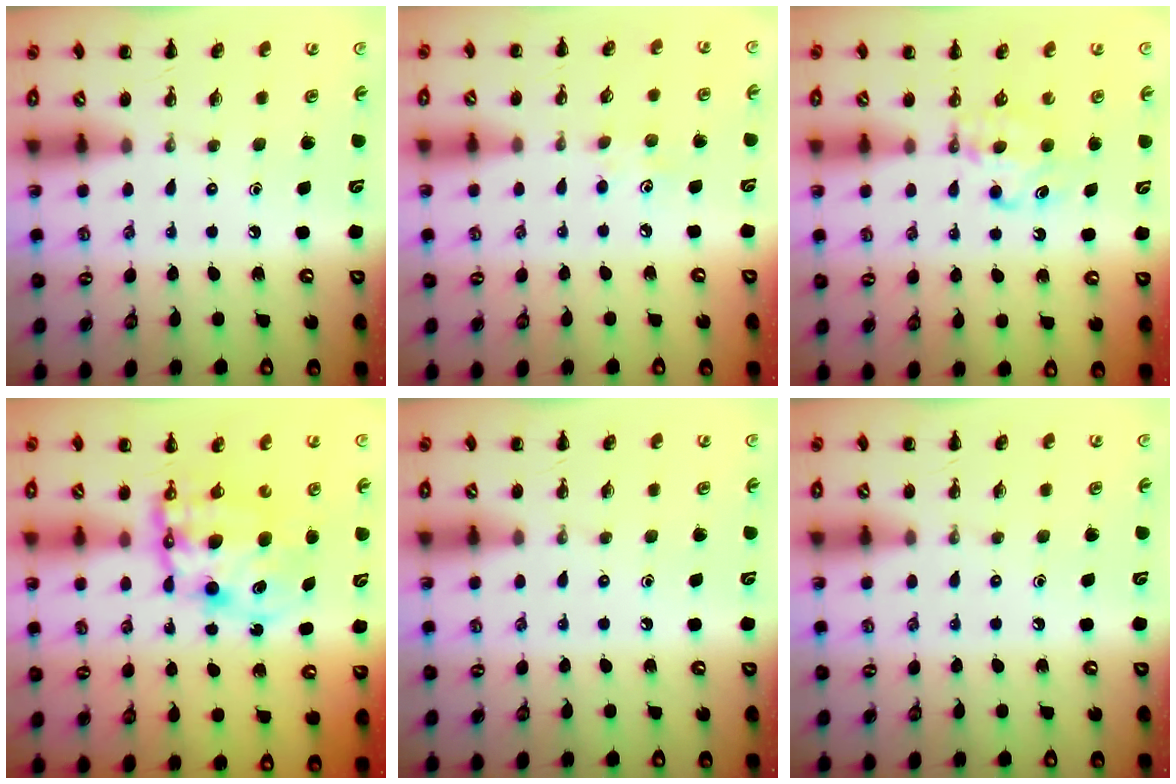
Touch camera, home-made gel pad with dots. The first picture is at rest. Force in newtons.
{"total": 5.1, "press": 4.9, "slide": 1.4}
{"total": 5.5, "press": 5.3, "slide": 1.4}
{"total": 10.5, "press": 10.1, "slide": 3.0}
{"total": 0.0}
{"total": 0.0}